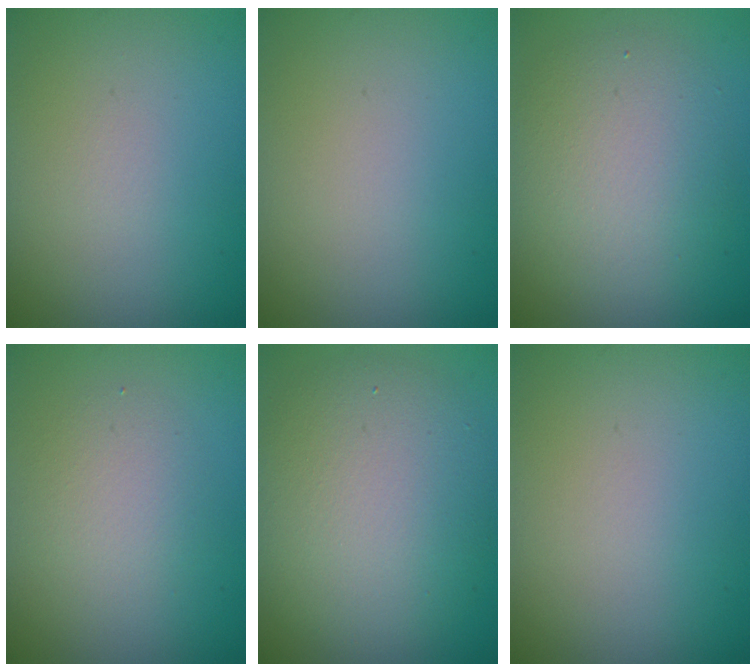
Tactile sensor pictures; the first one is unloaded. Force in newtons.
{"total": 0.0}
{"total": 5.1, "press": 5.1, "slide": 0.3}
{"total": 2.4, "press": 2.4, "slide": 0.2}
{"total": 7.3, "press": 7.3, "slide": 0.6}
{"total": 0.0}